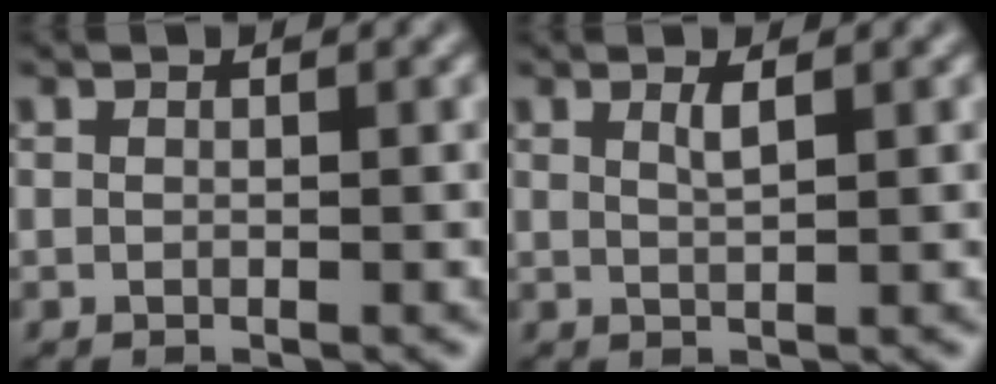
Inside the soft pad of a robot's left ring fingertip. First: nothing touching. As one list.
[{"total": 1.3, "force": [0.7, 0.3, 1.1], "torque": [-0.016, 0.000, 0.010]}]